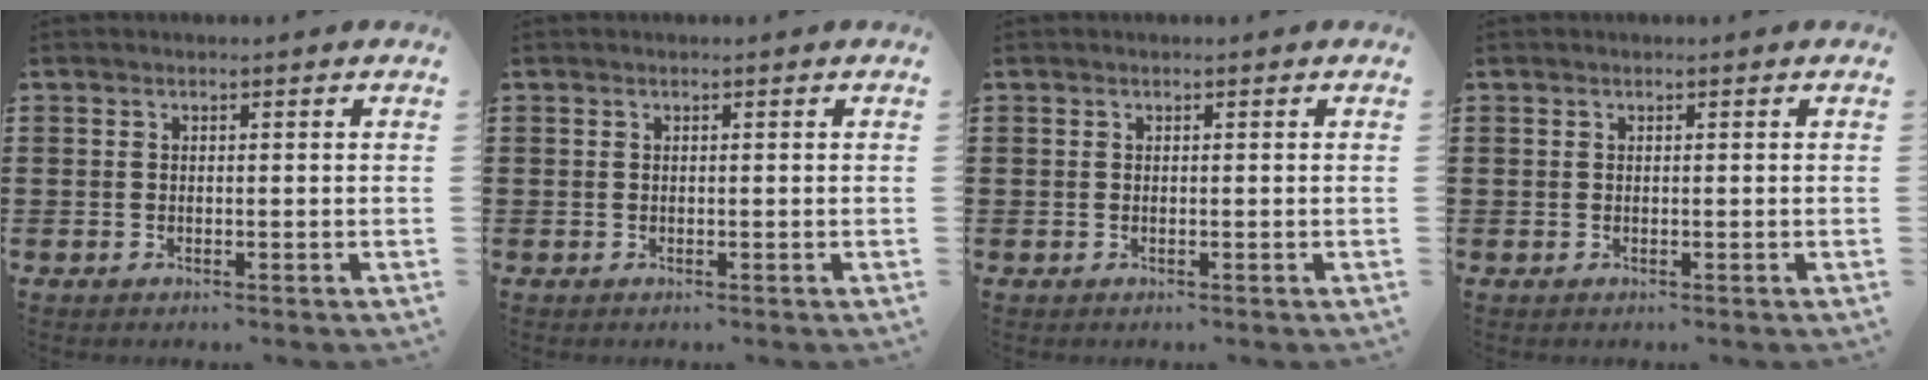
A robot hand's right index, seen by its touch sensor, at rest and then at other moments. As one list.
[{"total": 0.0}, {"total": 0.0}, {"total": 0.0}]